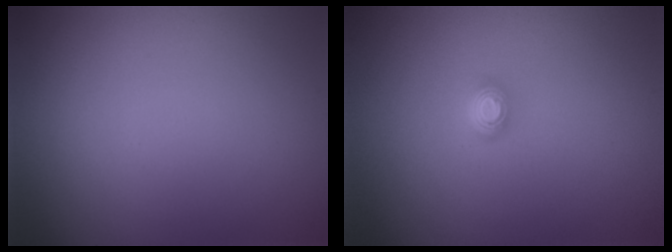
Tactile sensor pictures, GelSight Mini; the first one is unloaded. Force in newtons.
{"total": 1.6, "press": 1.1, "slide": 1.1}